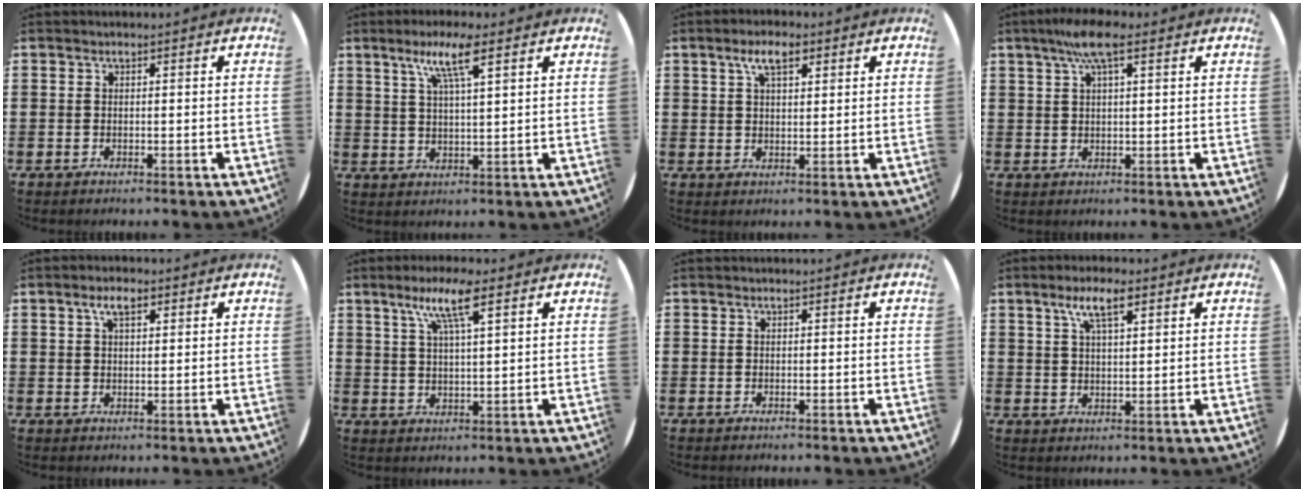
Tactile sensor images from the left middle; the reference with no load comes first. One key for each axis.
{"total": 6.7, "fx": 4.3, "fy": 1.0, "fz": 5.1, "tx": -0.095, "ty": 0.000, "tz": 0.068}
{"total": 4.6, "fx": 2.8, "fy": 1.8, "fz": 3.2, "tx": -0.061, "ty": 0.006, "tz": 0.047}
{"total": 5.6, "fx": 3.3, "fy": 1.4, "fz": 4.3, "tx": -0.091, "ty": 0.011, "tz": 0.057}
{"total": 3.2, "fx": 1.9, "fy": 1.4, "fz": 2.1, "tx": -0.038, "ty": 0.005, "tz": 0.032}
{"total": 7.2, "fx": 4.6, "fy": 1.2, "fz": 5.5, "tx": -0.110, "ty": 0.003, "tz": 0.075}
{"total": 0.0}
{"total": 5.7, "fx": 3.5, "fy": 1.6, "fz": 4.2, "tx": -0.076, "ty": 0.002, "tz": 0.056}